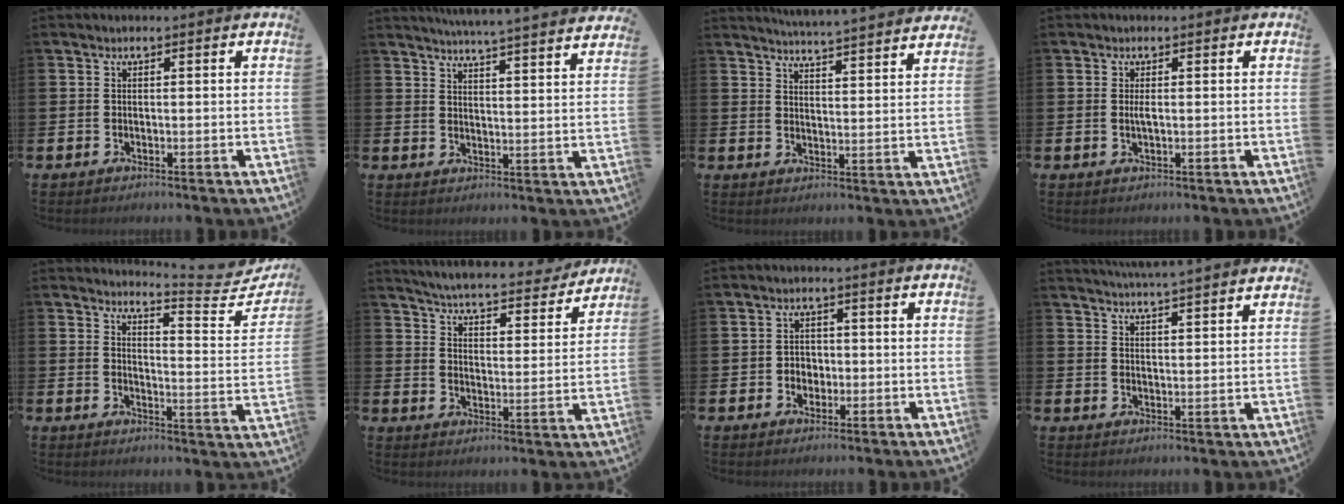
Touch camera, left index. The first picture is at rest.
{"total": 5.6, "force": [5.4, -0.8, 0.9], "torque": [-0.034, -0.037, 0.095]}
{"total": 5.2, "force": [5.2, -0.5, 0.5], "torque": [-0.025, -0.038, 0.090]}
{"total": 1.1, "force": [0.1, 0.2, 1.1], "torque": [-0.028, 0.004, 0.003]}
{"total": 4.6, "force": [4.3, 0.2, 1.7], "torque": [-0.020, -0.051, 0.060]}
{"total": 5.3, "force": [5.1, 0.5, 1.3], "torque": [-0.046, -0.042, 0.083]}
{"total": 2.2, "force": [-0.3, 2.0, 0.7], "torque": [-0.011, 0.005, -0.013]}
{"total": 4.9, "force": [4.8, -0.8, 0.4], "torque": [-0.028, -0.028, 0.087]}